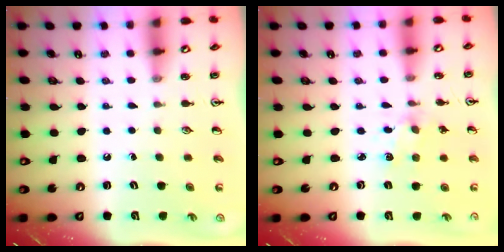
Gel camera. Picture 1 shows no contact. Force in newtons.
{"total": 2.1, "press": 2.1, "slide": 0.3}